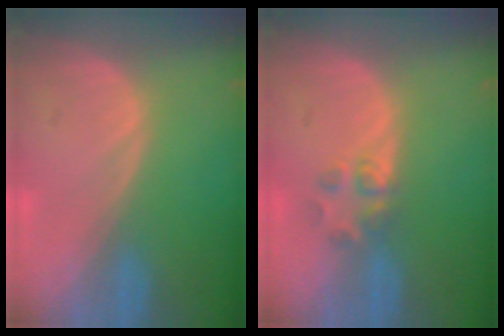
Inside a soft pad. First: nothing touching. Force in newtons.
{"total": 2.7, "press": 2.6, "slide": 0.9}